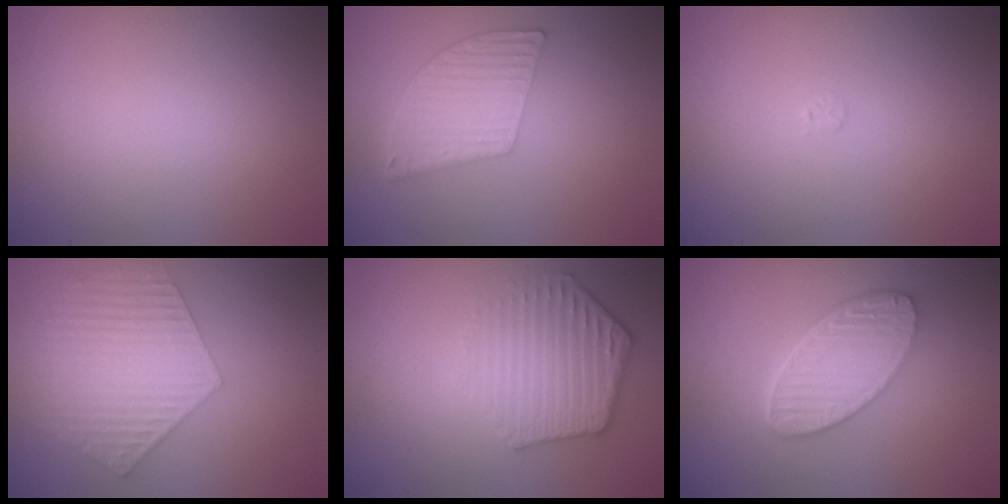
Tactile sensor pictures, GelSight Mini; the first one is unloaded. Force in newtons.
{"total": 5.2, "press": 3.7, "slide": 3.6}
{"total": 0.5, "press": 0.5, "slide": 0.1}
{"total": 6.1, "press": 4.7, "slide": 3.9}
{"total": 4.2, "press": 3.3, "slide": 2.7}
{"total": 5.8, "press": 4.6, "slide": 3.7}